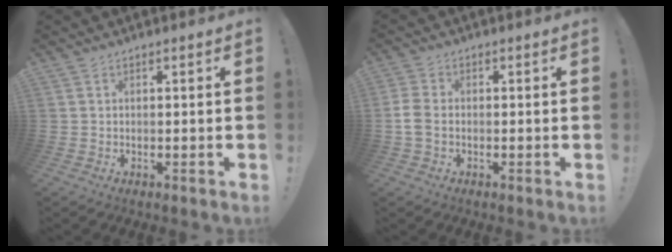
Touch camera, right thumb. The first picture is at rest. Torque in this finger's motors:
{"motor_torque": [-0.20, -0.11, -0.03, 0.03, 0.03]}